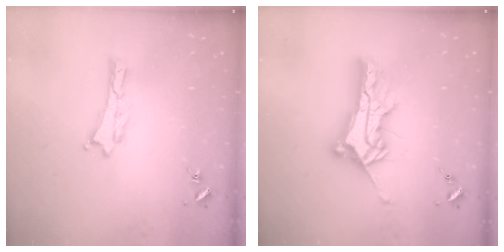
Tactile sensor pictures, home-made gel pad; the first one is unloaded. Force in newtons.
{"total": 10.8, "press": 10.8, "slide": 0.9}